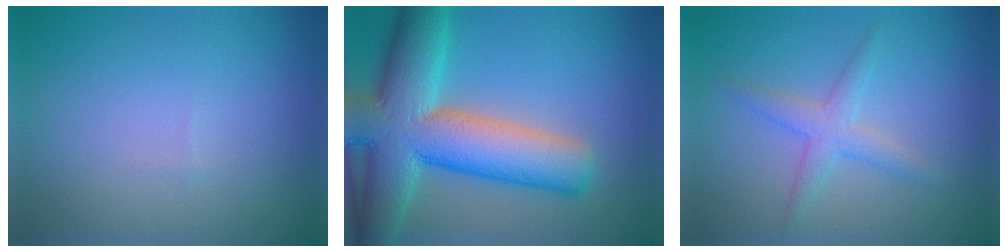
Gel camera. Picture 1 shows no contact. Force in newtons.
{"total": 11.8, "press": 11.8, "slide": 0.7}
{"total": 2.4, "press": 2.4, "slide": 0.1}